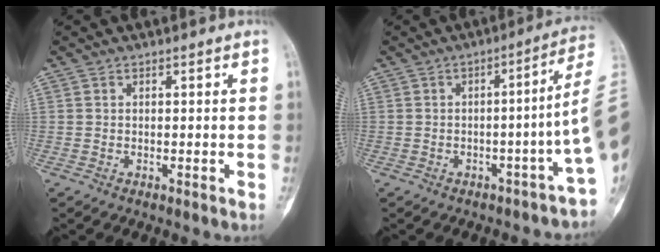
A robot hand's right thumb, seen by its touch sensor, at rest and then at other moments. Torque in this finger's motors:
{"motor_torque": [1.07, 1.13, 1.63, -0.52, 0.14]}